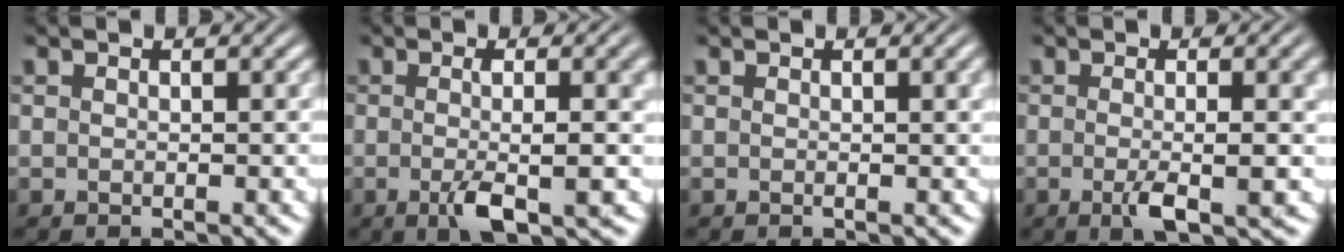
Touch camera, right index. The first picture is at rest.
{"total": 4.2, "force": [-1.3, 0.7, 3.9], "torque": [-0.064, -0.011, -0.017]}
{"total": 0.6, "force": [0.2, 0.0, 0.5], "torque": [-0.005, 0.003, 0.002]}
{"total": 3.4, "force": [-1.0, 0.5, 3.2], "torque": [-0.054, -0.010, -0.014]}